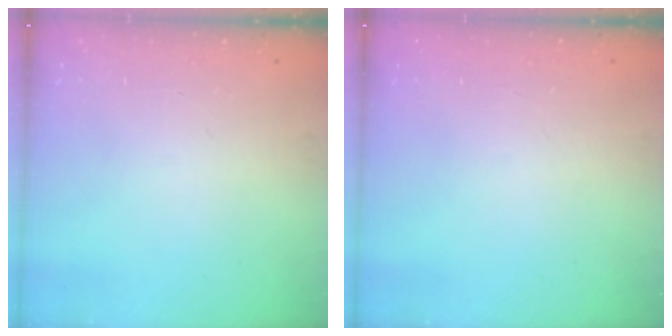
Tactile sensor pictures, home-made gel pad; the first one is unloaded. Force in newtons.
{"total": 0.0}